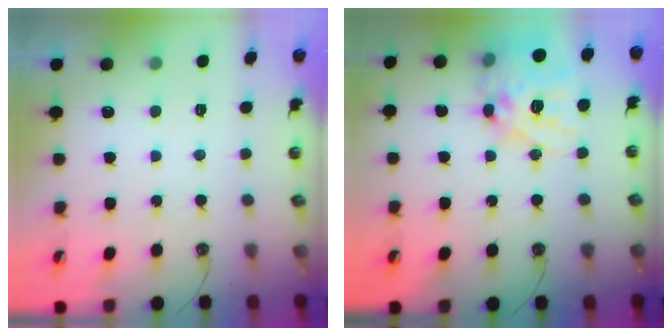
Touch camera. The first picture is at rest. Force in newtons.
{"total": 17.8, "press": 17.7, "slide": 1.6}